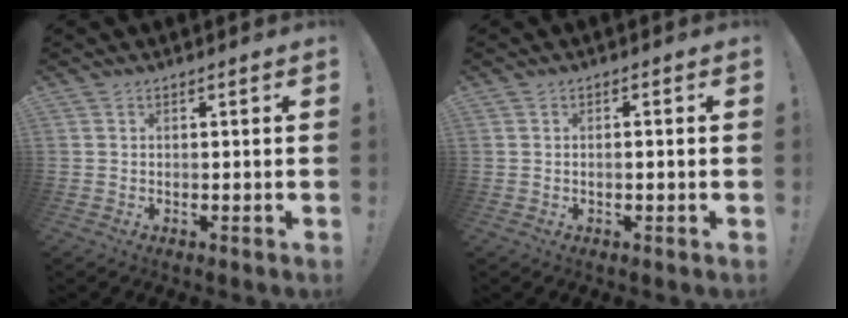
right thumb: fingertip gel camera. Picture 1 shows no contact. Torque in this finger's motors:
{"motor_torque": [-0.13, -0.08, -0.37, 0.03, 0.09]}